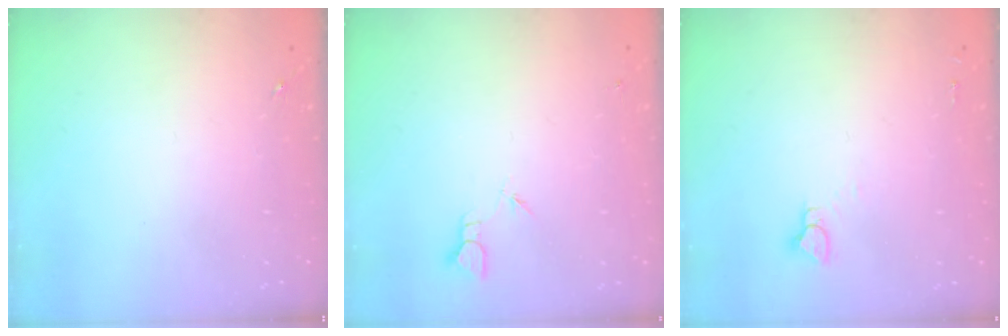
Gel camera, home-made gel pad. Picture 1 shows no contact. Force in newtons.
{"total": 2.3, "press": 2.3, "slide": 0.1}
{"total": 3.3, "press": 3.3, "slide": 0.2}